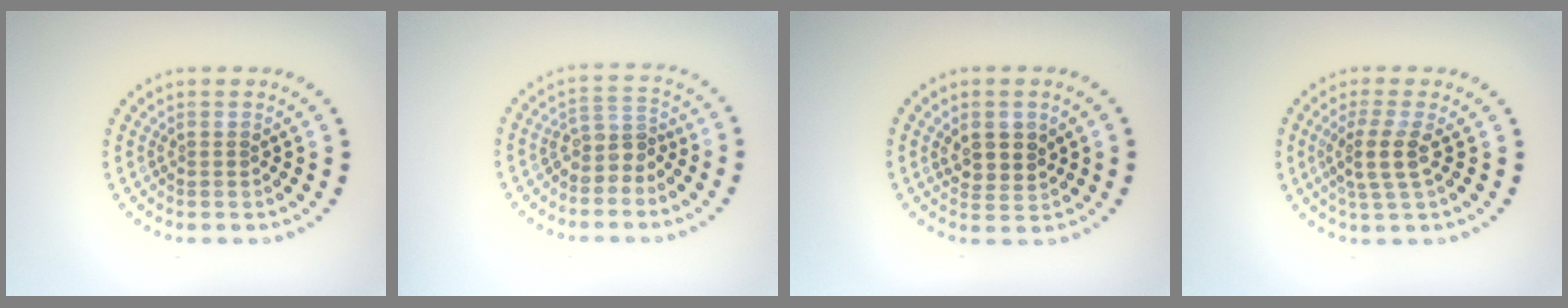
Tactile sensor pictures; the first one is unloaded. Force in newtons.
{"total": 2.6, "press": 2.0, "slide": 1.7}
{"total": 2.7, "press": 2.5, "slide": 1.0}
{"total": 2.9, "press": 2.4, "slide": 1.7}